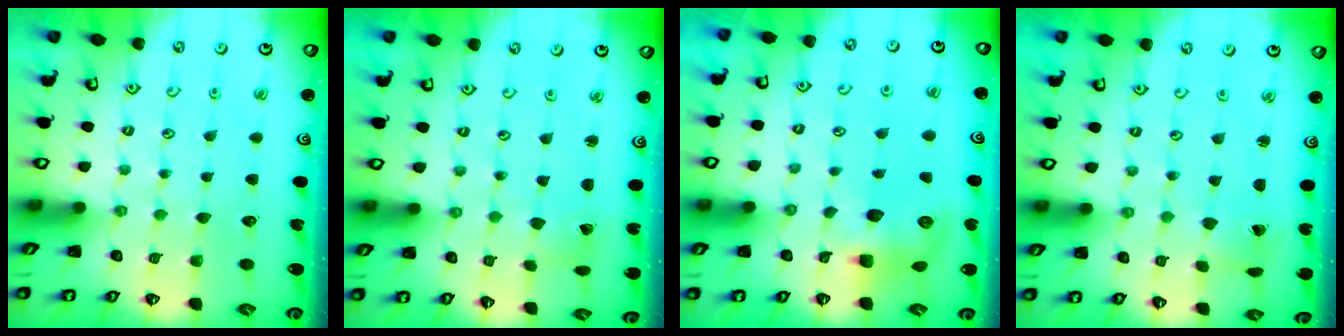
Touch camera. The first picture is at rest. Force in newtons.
{"total": 0.9, "press": 0.9, "slide": 0.0}
{"total": 9.5, "press": 9.4, "slide": 0.6}
{"total": 1.4, "press": 1.4, "slide": 0.3}